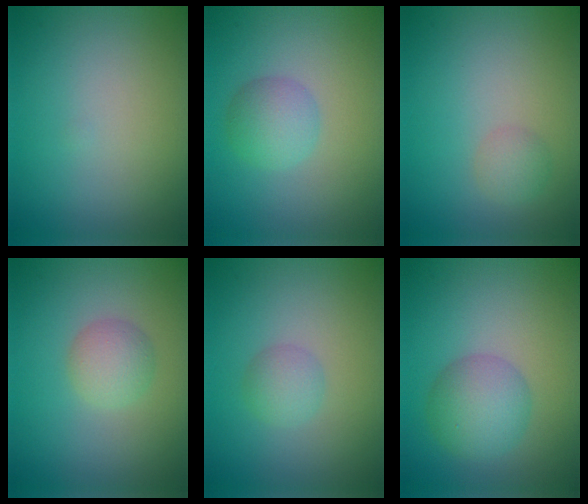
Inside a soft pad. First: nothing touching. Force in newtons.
{"total": 2.9, "press": 2.9, "slide": 0.1}
{"total": 1.4, "press": 1.4, "slide": 0.1}
{"total": 2.4, "press": 2.4, "slide": 0.1}
{"total": 1.8, "press": 1.8, "slide": 0.0}
{"total": 4.4, "press": 4.4, "slide": 0.1}